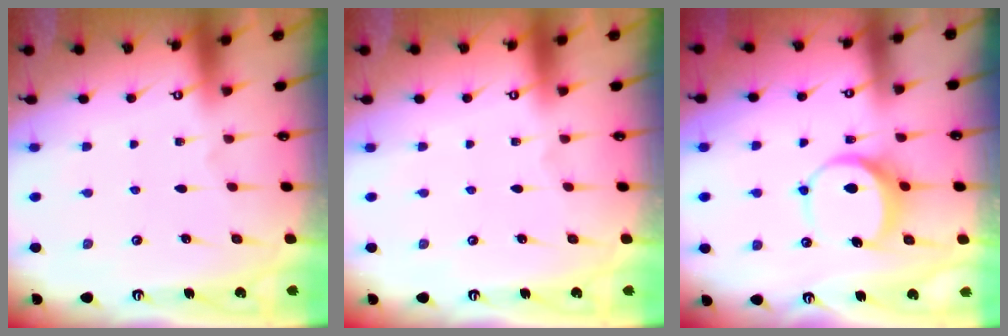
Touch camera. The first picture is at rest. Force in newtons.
{"total": 0.0}
{"total": 8.7, "press": 8.7, "slide": 1.1}